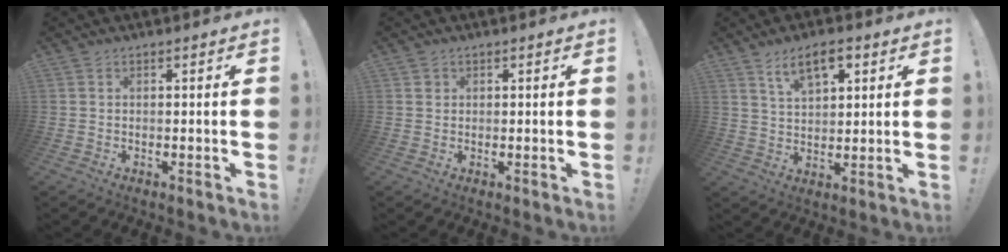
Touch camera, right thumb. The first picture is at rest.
{"total": 1.3, "force": [0.6, 1.2, 0.2], "torque": [0.000, 0.001, 0.010]}
{"total": 8.3, "force": [4.7, 3.9, 5.7], "torque": [-0.089, -0.011, 0.082]}